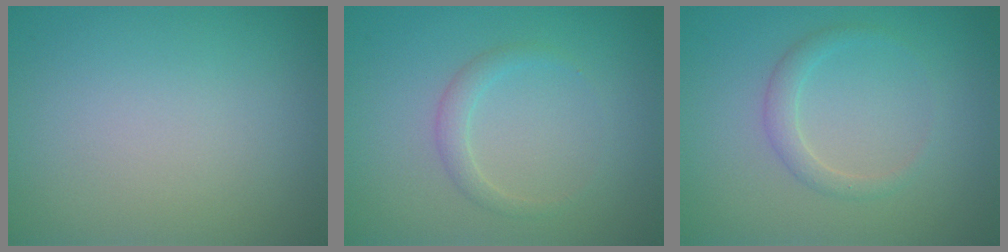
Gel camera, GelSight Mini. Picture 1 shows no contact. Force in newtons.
{"total": 1.4, "press": 1.4, "slide": 0.1}
{"total": 1.7, "press": 1.7, "slide": 0.0}